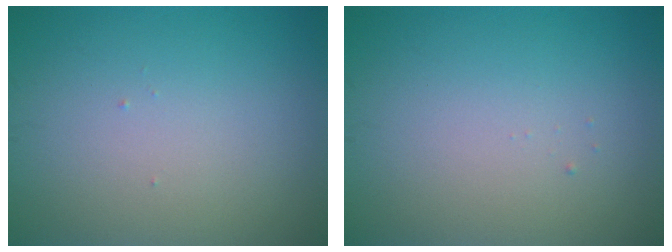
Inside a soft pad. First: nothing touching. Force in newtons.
{"total": 0.0}